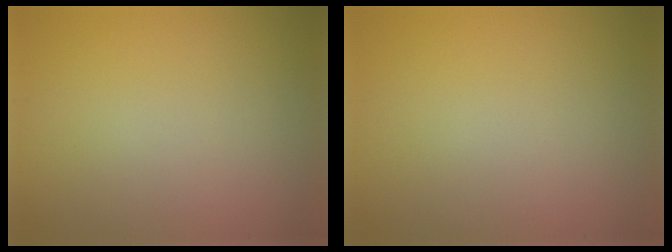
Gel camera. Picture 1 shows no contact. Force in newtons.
{"total": 0.0}